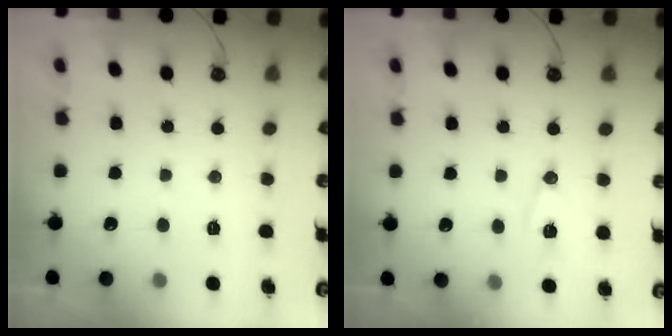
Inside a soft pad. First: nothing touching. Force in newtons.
{"total": 7.9, "press": 7.9, "slide": 0.9}